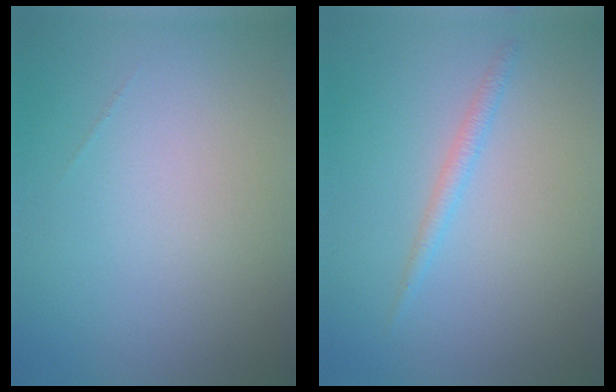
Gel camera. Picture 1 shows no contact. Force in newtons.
{"total": 1.2, "press": 1.2, "slide": 0.0}